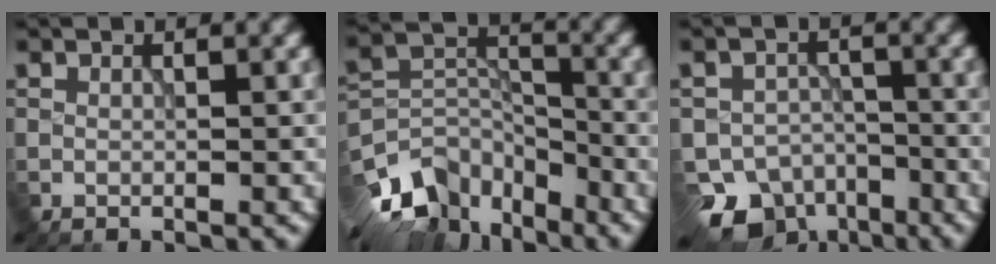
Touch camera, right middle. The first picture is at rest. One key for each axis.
{"total": 10.9, "fx": -7.9, "fy": 6.0, "fz": 4.5, "tx": -0.080, "ty": 0.000, "tz": -0.141}
{"total": 7.9, "fx": -5.7, "fy": 5.0, "fz": 2.1, "tx": -0.011, "ty": -0.018, "tz": -0.080}